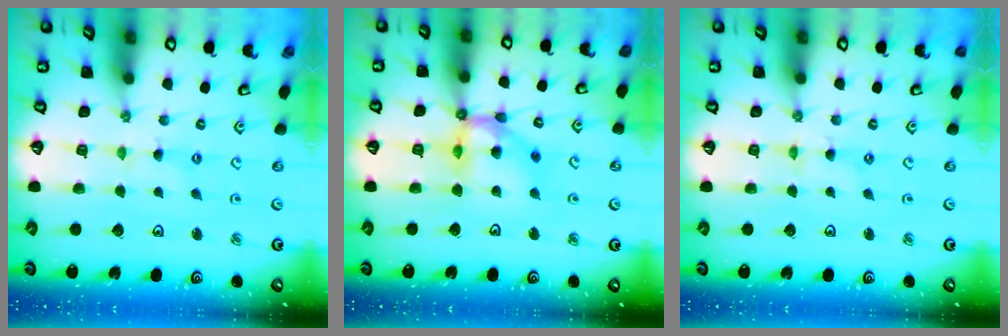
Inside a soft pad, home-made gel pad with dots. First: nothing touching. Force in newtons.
{"total": 13.3, "press": 13.2, "slide": 1.6}
{"total": 0.8, "press": 0.7, "slide": 0.2}